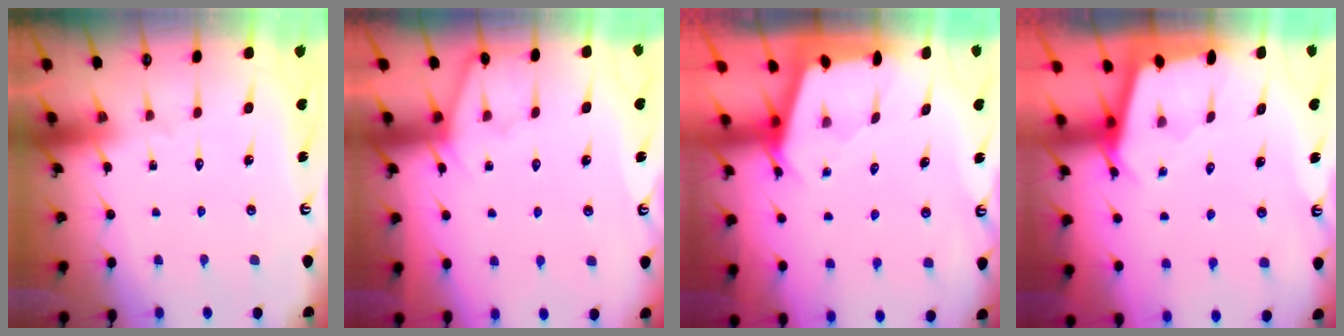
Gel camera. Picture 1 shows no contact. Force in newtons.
{"total": 6.4, "press": 6.3, "slide": 0.8}
{"total": 2.4, "press": 2.4, "slide": 0.3}
{"total": 2.3, "press": 2.3, "slide": 0.3}